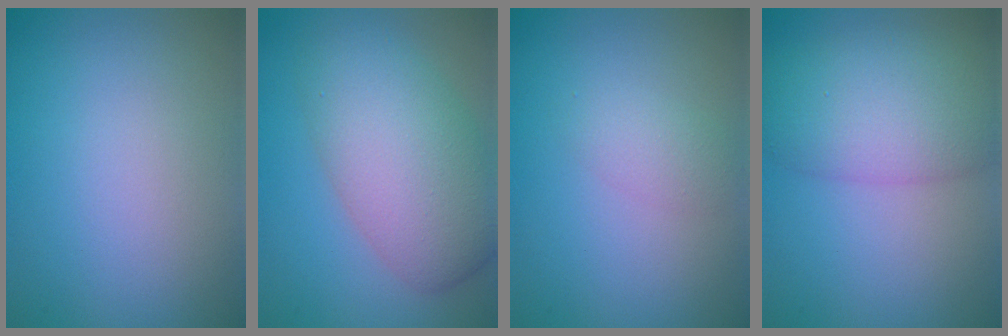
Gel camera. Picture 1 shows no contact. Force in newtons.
{"total": 7.5, "press": 7.5, "slide": 0.4}
{"total": 1.6, "press": 1.6, "slide": 0.0}
{"total": 6.5, "press": 6.4, "slide": 0.2}